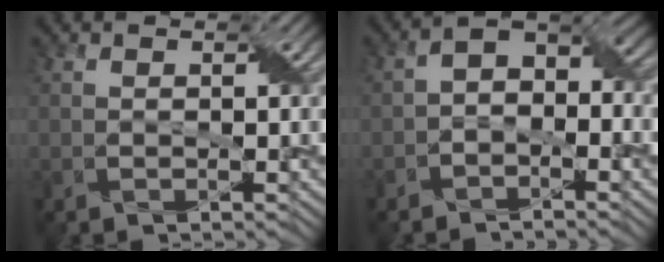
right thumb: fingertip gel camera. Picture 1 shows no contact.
{"total": 4.7, "force": [-1.5, 3.0, 3.4], "torque": [-0.050, 0.006, -0.038]}